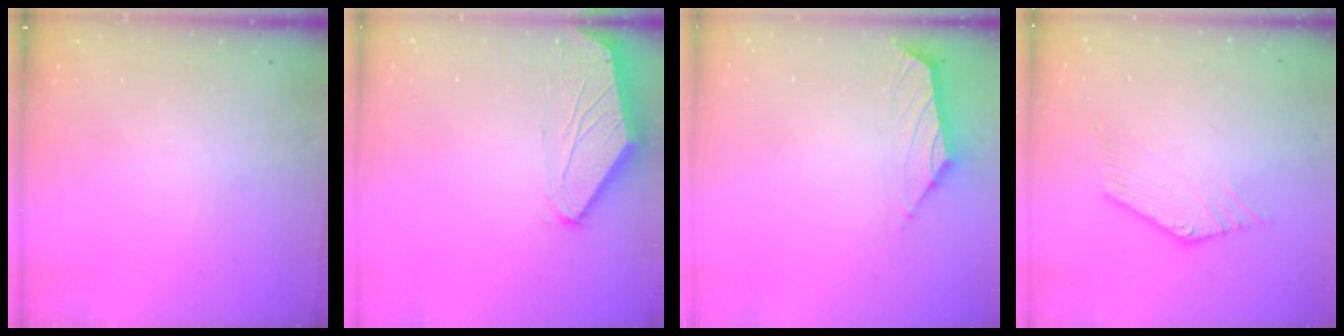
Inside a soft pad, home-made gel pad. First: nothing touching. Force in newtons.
{"total": 0.0}
{"total": 1.4, "press": 1.2, "slide": 0.6}
{"total": 0.0}